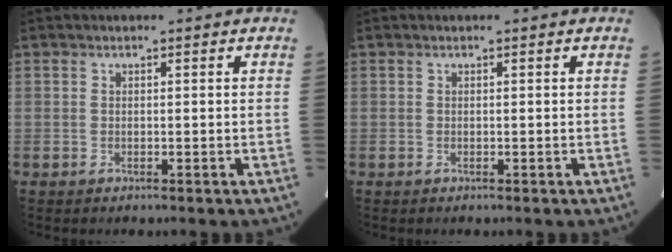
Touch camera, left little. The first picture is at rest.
{"total": 0.0}